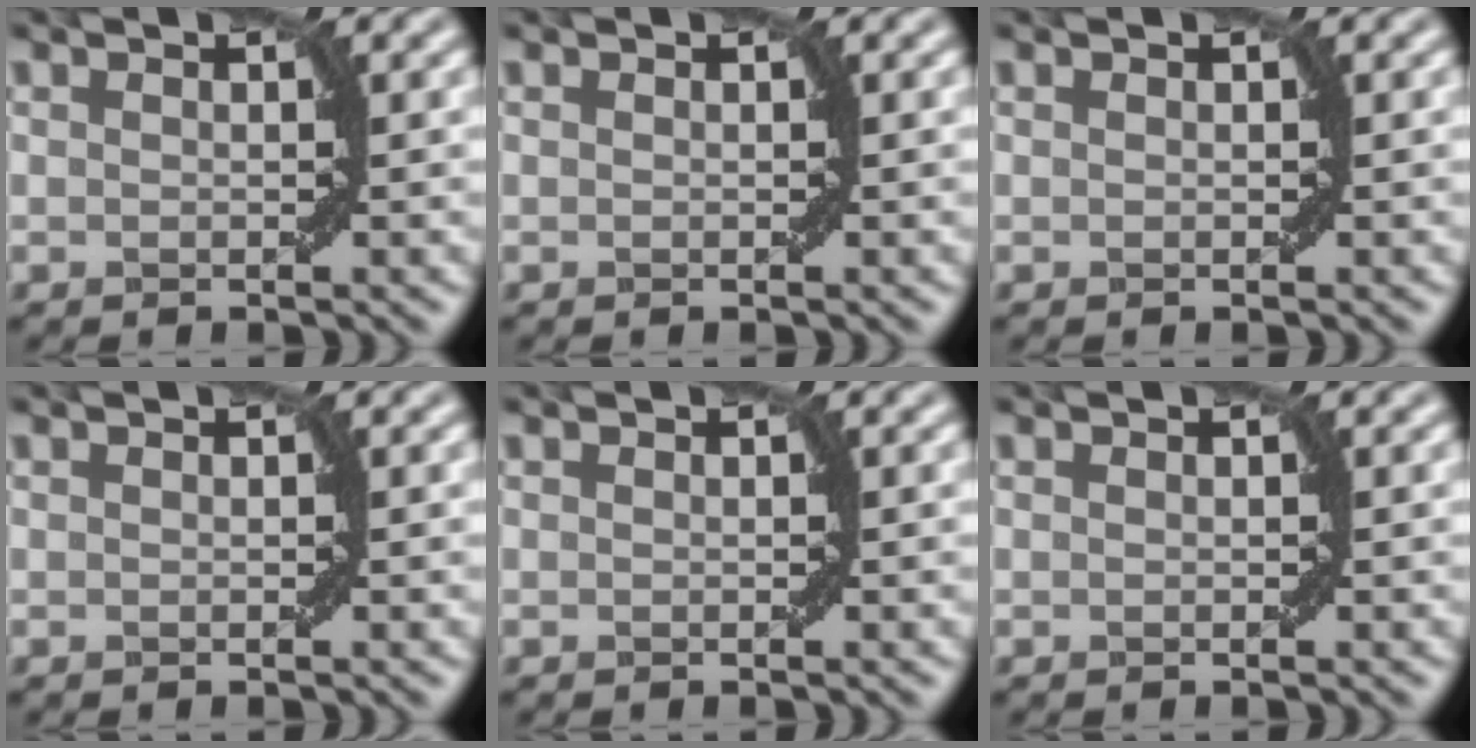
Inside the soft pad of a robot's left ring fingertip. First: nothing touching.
{"total": 0.0}
{"total": 0.0}
{"total": 0.0}
{"total": 0.0}
{"total": 0.0}